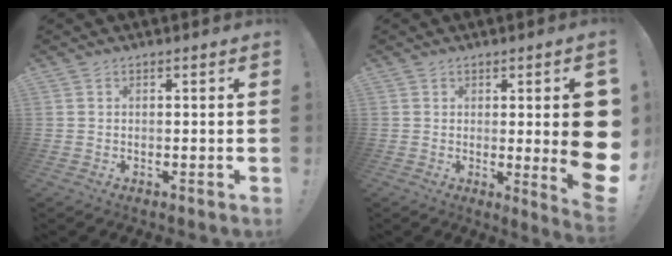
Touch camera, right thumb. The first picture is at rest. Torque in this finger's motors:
{"motor_torque": [1.09, 2.80, 1.05, -0.59, 0.27]}